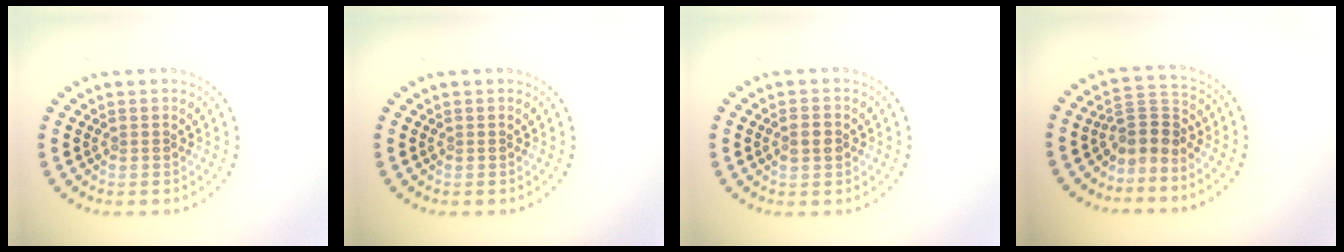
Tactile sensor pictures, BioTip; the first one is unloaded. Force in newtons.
{"total": 0.0}
{"total": 1.6, "press": 1.6, "slide": 0.1}
{"total": 2.8, "press": 2.0, "slide": 1.9}